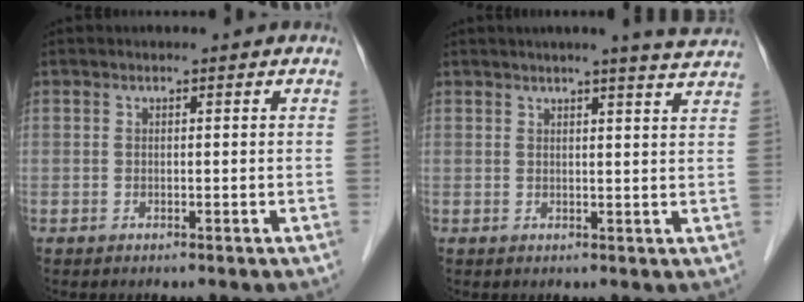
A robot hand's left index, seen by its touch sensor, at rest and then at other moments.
{"total": 7.0, "force": [6.2, -0.6, 3.2], "torque": [-0.044, 0.002, 0.058]}